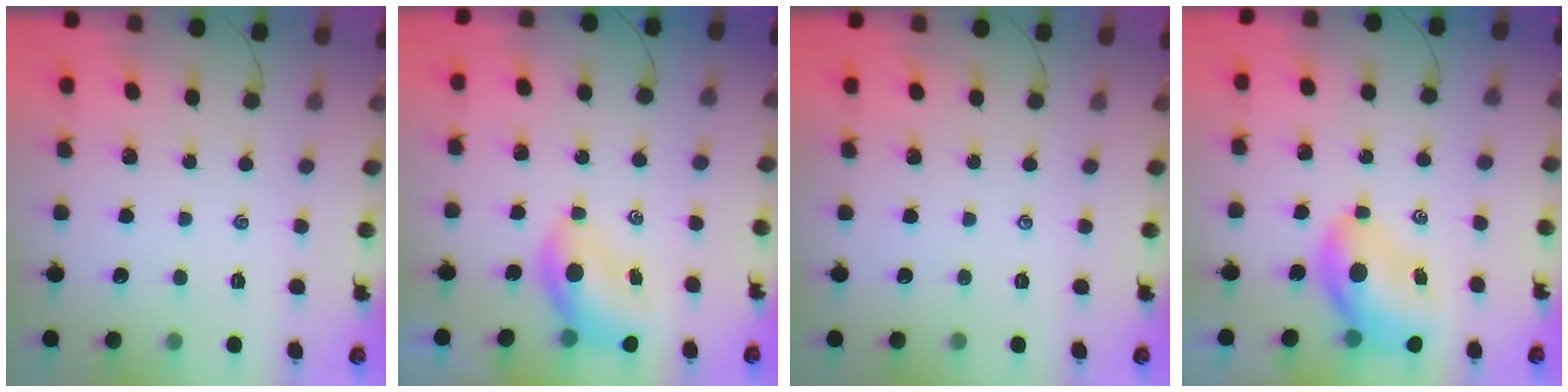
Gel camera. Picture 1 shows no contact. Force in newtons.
{"total": 6.7, "press": 6.6, "slide": 0.9}
{"total": 0.0}
{"total": 8.4, "press": 8.3, "slide": 1.3}